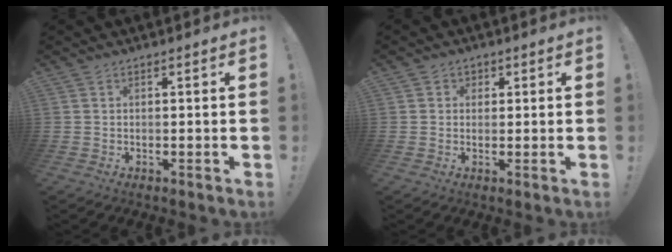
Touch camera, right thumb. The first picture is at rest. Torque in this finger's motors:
{"motor_torque": [-0.29, 0.34, 0.05, -0.07, 0.07]}